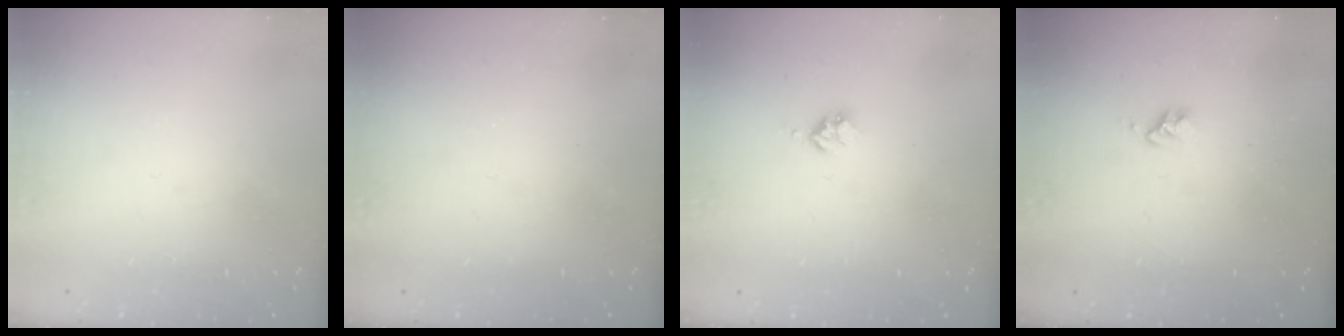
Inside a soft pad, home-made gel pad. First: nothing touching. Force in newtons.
{"total": 0.0}
{"total": 2.5, "press": 2.5, "slide": 0.3}
{"total": 2.7, "press": 2.6, "slide": 0.4}